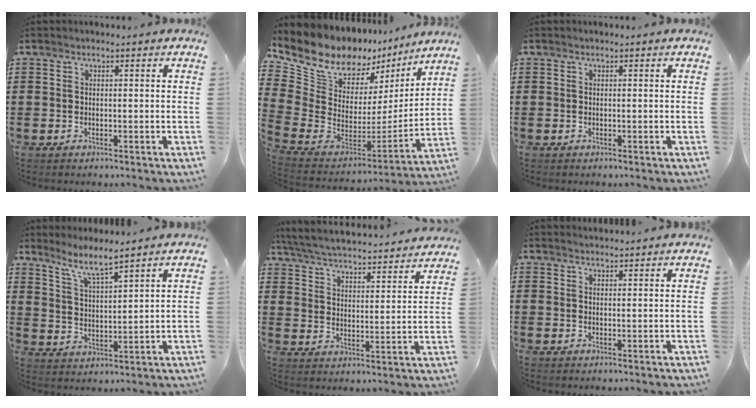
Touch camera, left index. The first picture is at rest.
{"total": 9.3, "force": [8.0, 4.6, 1.4], "torque": [-0.076, -0.077, 0.142]}
{"total": 0.0}
{"total": 5.7, "force": [5.0, 0.0, 2.8], "torque": [-0.071, -0.022, 0.086]}
{"total": 4.5, "force": [4.4, -0.3, 0.9], "torque": [-0.042, -0.035, 0.068]}
{"total": 1.5, "force": [1.5, 0.0, -0.1], "torque": [-0.003, 0.002, 0.030]}